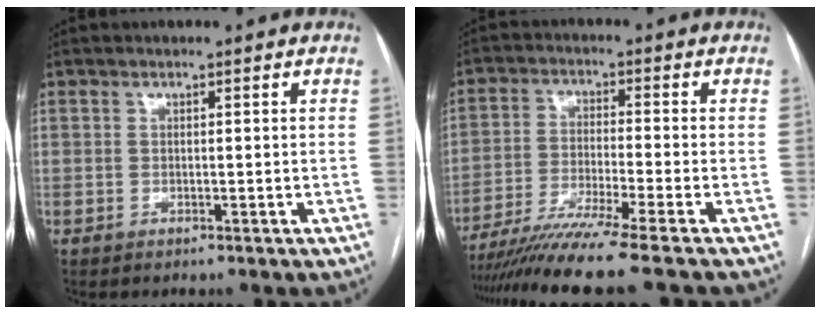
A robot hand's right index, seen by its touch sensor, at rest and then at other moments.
{"total": 11.6, "force": [-9.5, -2.4, 6.2], "torque": [-0.089, -0.037, -0.159]}